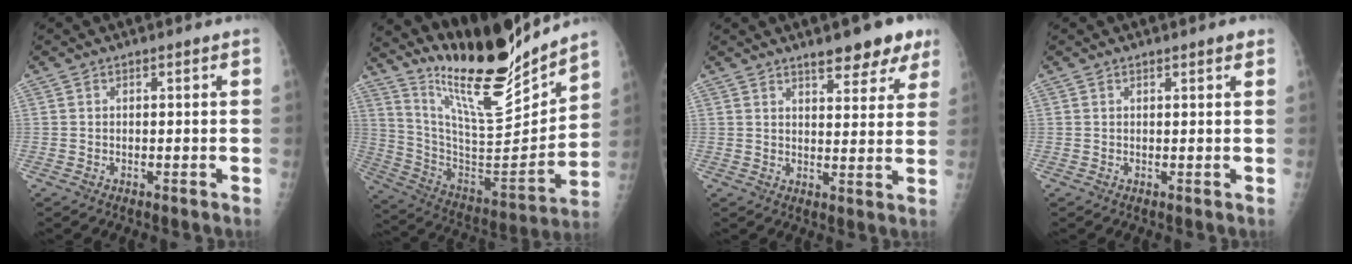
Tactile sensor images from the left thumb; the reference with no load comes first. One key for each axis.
{"total": 21.2, "fx": 18.5, "fy": 3.0, "fz": 10.0, "tx": -0.136, "ty": -0.120, "tz": 0.323}
{"total": 8.6, "fx": 6.2, "fy": 3.0, "fz": 5.1, "tx": -0.036, "ty": -0.035, "tz": 0.081}
{"total": 1.4, "fx": 1.1, "fy": 0.2, "fz": 0.9, "tx": -0.010, "ty": -0.004, "tz": 0.014}